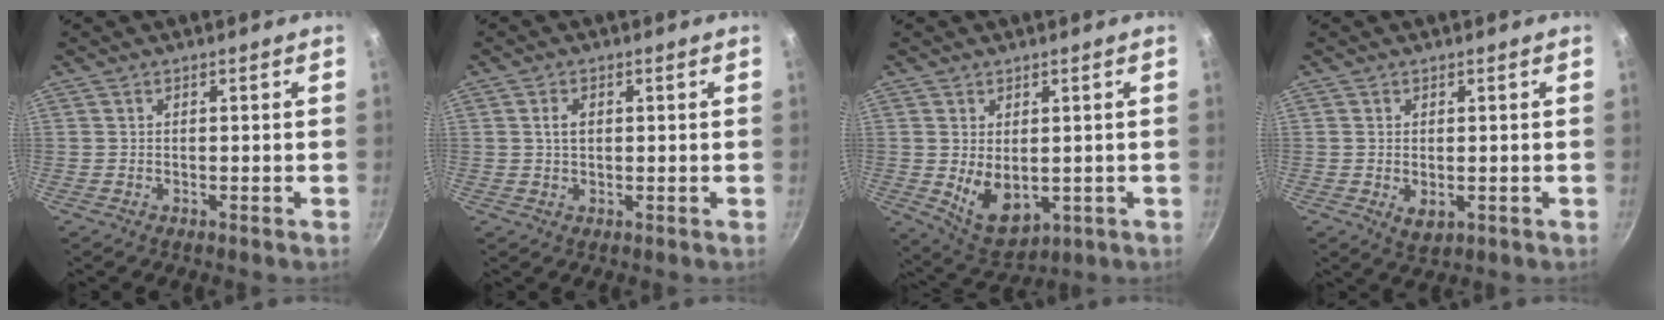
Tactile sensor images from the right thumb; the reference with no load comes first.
{"total": 2.6, "force": [0.5, 1.7, 1.9], "torque": [-0.028, 0.001, 0.009]}
{"total": 8.4, "force": [-0.2, 5.4, 6.5], "torque": [-0.092, -0.021, 0.021]}
{"total": 3.2, "force": [-0.5, 1.9, 2.5], "torque": [-0.041, -0.012, -0.004]}